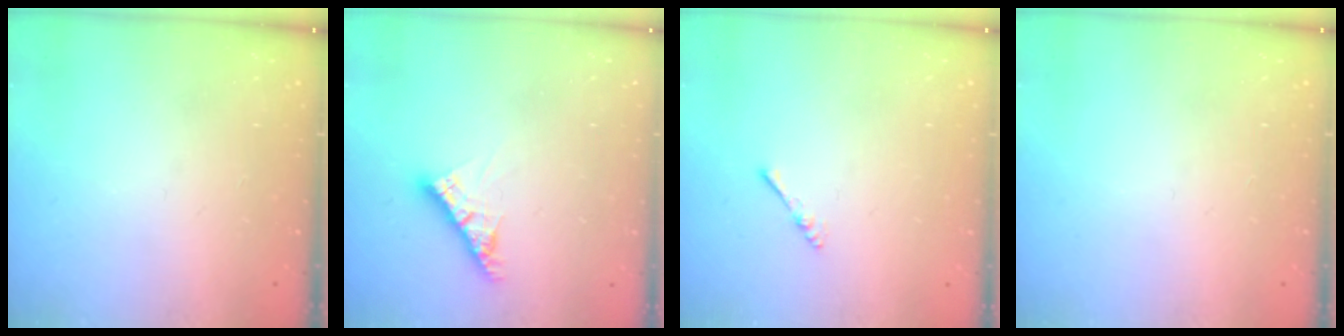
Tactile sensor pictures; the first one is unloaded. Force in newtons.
{"total": 7.8, "press": 7.7, "slide": 0.8}
{"total": 2.2, "press": 2.2, "slide": 0.4}
{"total": 0.0}